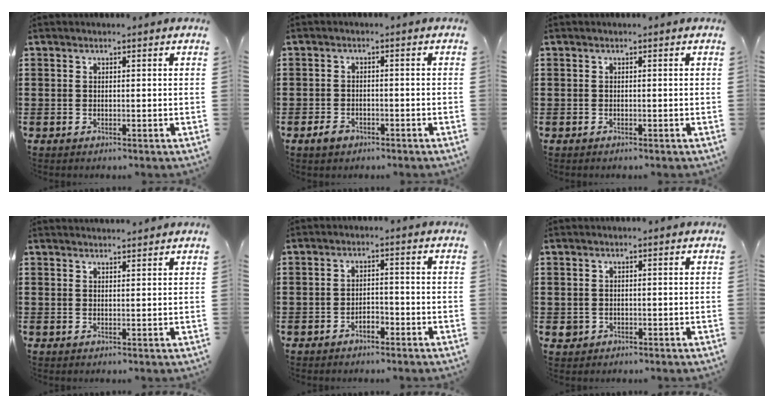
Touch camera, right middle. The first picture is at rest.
{"total": 2.0, "force": [-1.4, 1.1, 1.0], "torque": [-0.020, 0.001, -0.027]}
{"total": 0.0}
{"total": 1.4, "force": [1.4, 0.0, 0.1], "torque": [-0.005, 0.001, 0.026]}
{"total": 2.3, "force": [-1.9, 0.9, 1.0], "torque": [-0.022, 0.005, -0.040]}
{"total": 0.9, "force": [-0.2, 0.9, 0.2], "torque": [-0.007, 0.006, -0.007]}